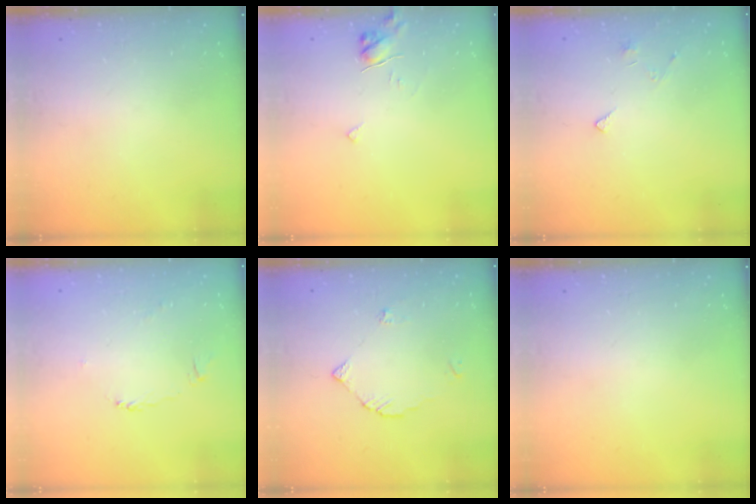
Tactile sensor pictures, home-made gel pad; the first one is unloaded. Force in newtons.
{"total": 6.2, "press": 6.2, "slide": 0.5}
{"total": 2.0, "press": 1.9, "slide": 0.4}
{"total": 1.8, "press": 1.8, "slide": 0.4}
{"total": 3.3, "press": 3.3, "slide": 0.4}
{"total": 0.0}